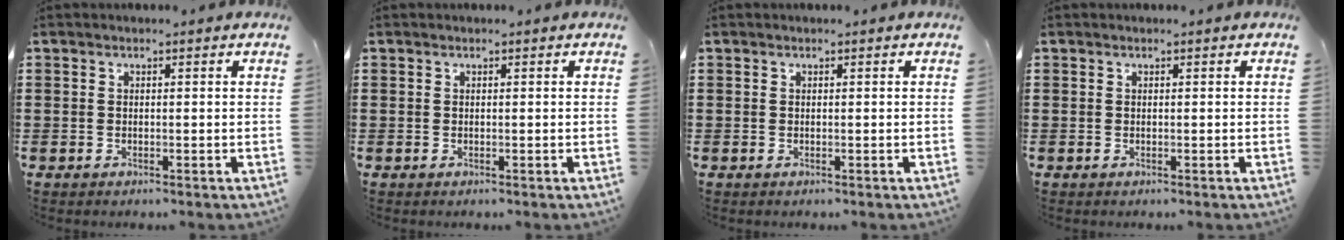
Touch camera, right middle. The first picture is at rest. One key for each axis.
{"total": 0.0}
{"total": 0.0}
{"total": 0.0}